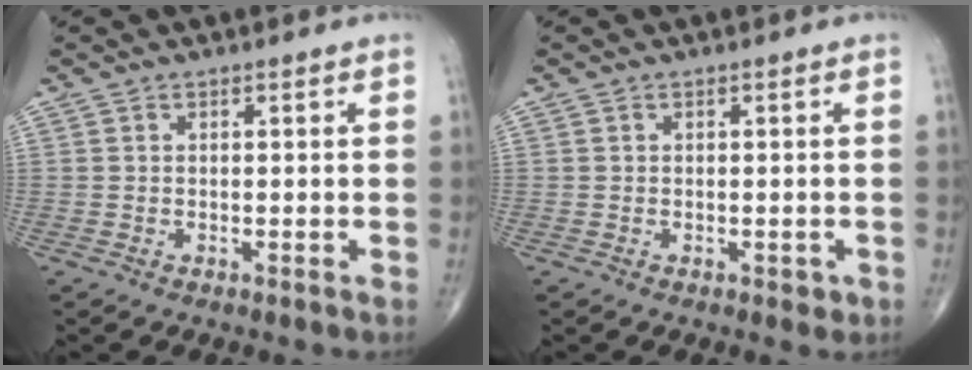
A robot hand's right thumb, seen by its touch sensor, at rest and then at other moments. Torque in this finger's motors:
{"motor_torque": [-0.36, 0.30, -0.16, -0.09, -0.02]}